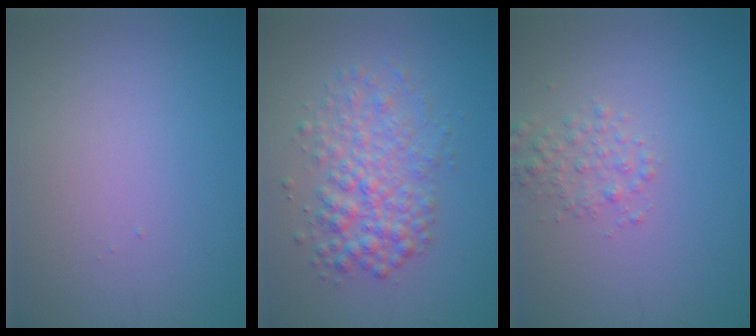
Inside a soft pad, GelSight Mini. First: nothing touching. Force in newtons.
{"total": 4.4, "press": 4.4, "slide": 0.1}
{"total": 1.8, "press": 1.8, "slide": 0.1}